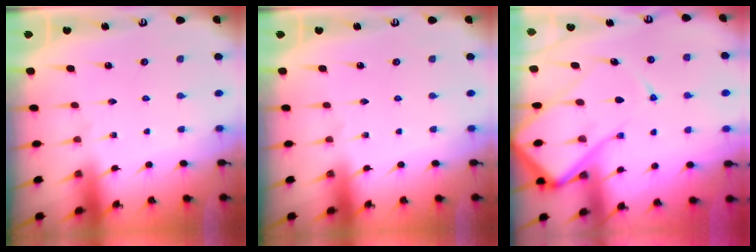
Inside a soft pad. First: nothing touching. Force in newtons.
{"total": 0.0}
{"total": 16.4, "press": 16.3, "slide": 1.8}